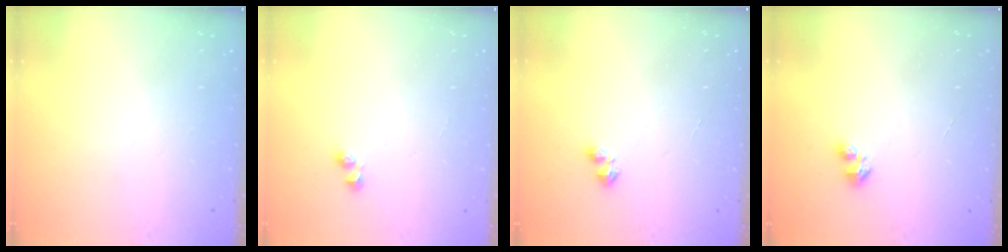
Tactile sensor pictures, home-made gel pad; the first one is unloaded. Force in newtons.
{"total": 3.0, "press": 2.7, "slide": 1.3}
{"total": 1.9, "press": 1.9, "slide": 0.4}
{"total": 2.7, "press": 2.7, "slide": 0.3}